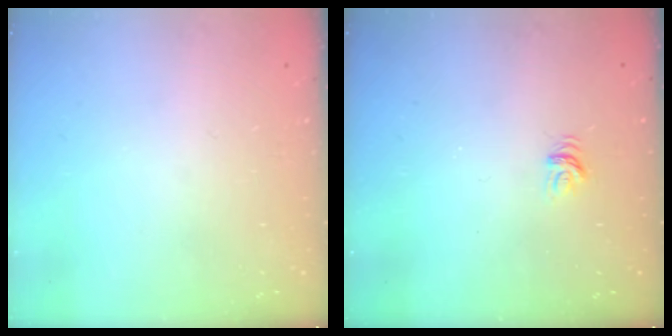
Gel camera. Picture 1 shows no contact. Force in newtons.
{"total": 3.7, "press": 3.7, "slide": 0.2}